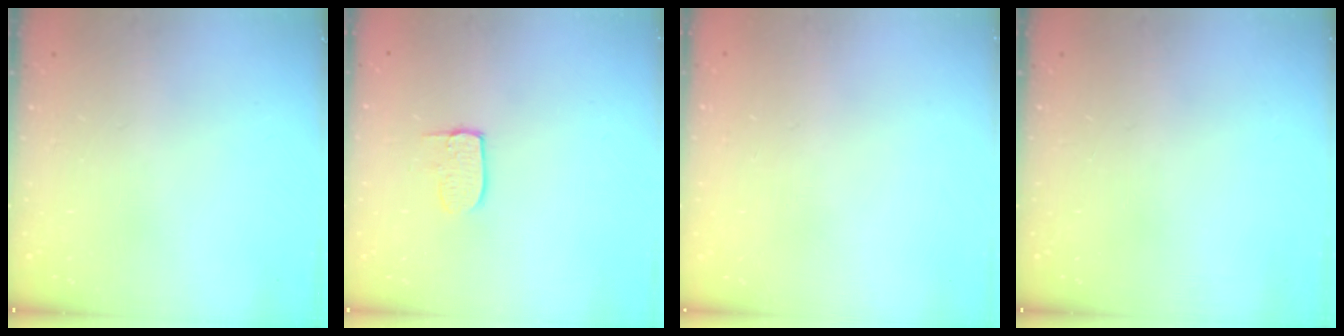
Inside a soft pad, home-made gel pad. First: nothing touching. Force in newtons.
{"total": 6.5, "press": 6.5, "slide": 0.6}
{"total": 0.0}
{"total": 0.0}